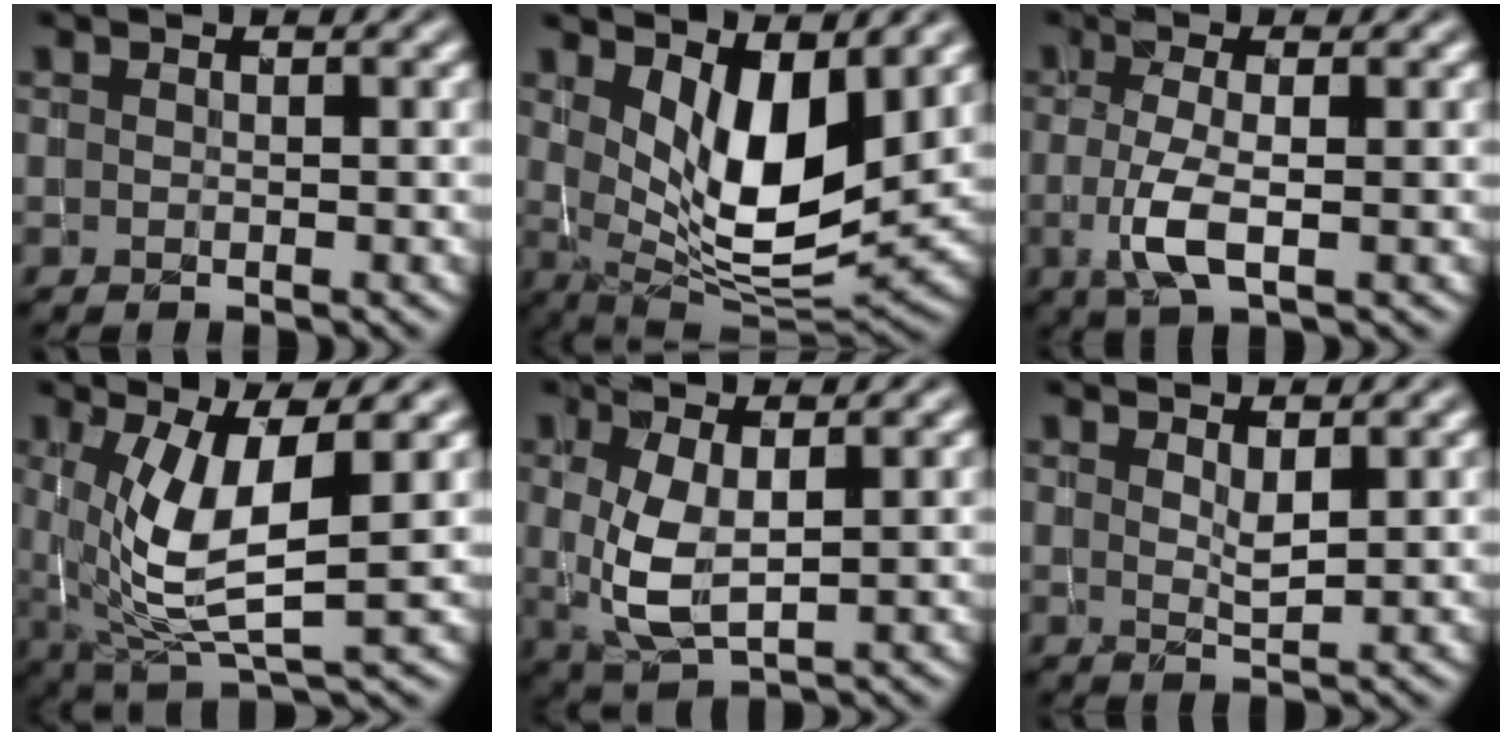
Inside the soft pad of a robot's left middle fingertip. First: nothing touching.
{"total": 8.9, "force": [2.6, 3.5, 7.8], "torque": [-0.136, -0.026, 0.053]}
{"total": 3.4, "force": [-1.0, 0.9, 3.1], "torque": [-0.070, -0.008, -0.019]}
{"total": 7.5, "force": [0.5, 2.6, 7.0], "torque": [-0.145, -0.015, 0.019]}
{"total": 4.2, "force": [0.3, 2.0, 3.7], "torque": [-0.085, -0.004, 0.015]}
{"total": 1.2, "force": [0.8, 0.3, 0.9], "torque": [-0.016, -0.005, 0.017]}